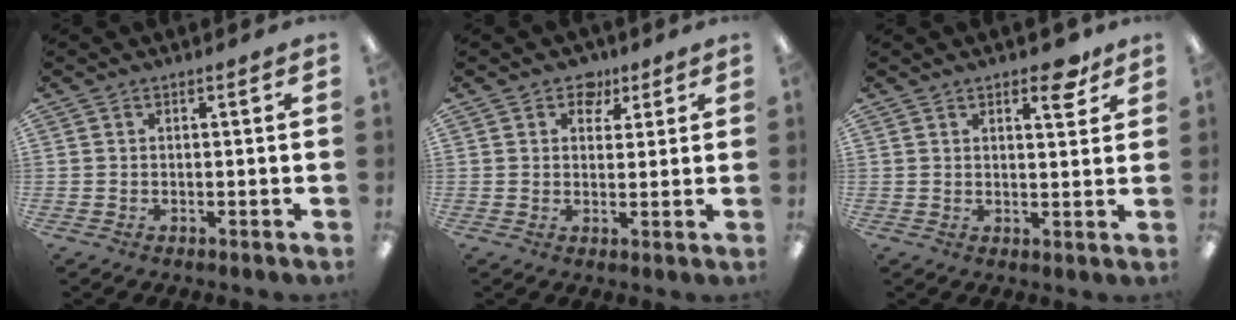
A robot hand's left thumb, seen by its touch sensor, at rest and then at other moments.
{"total": 5.4, "force": [3.4, 3.8, 1.7], "torque": [-0.014, -0.011, 0.057]}
{"total": 5.7, "force": [3.9, 2.2, 3.4], "torque": [-0.028, -0.024, 0.060]}